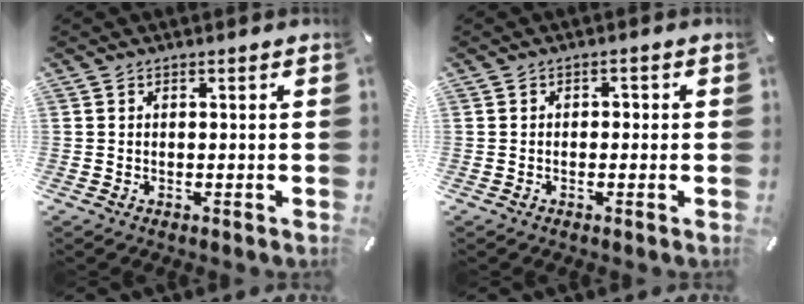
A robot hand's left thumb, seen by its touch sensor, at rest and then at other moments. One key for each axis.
{"total": 1.1, "fx": -0.6, "fy": 0.7, "fz": 0.5, "tx": -0.013, "ty": 0.006, "tz": -0.016}